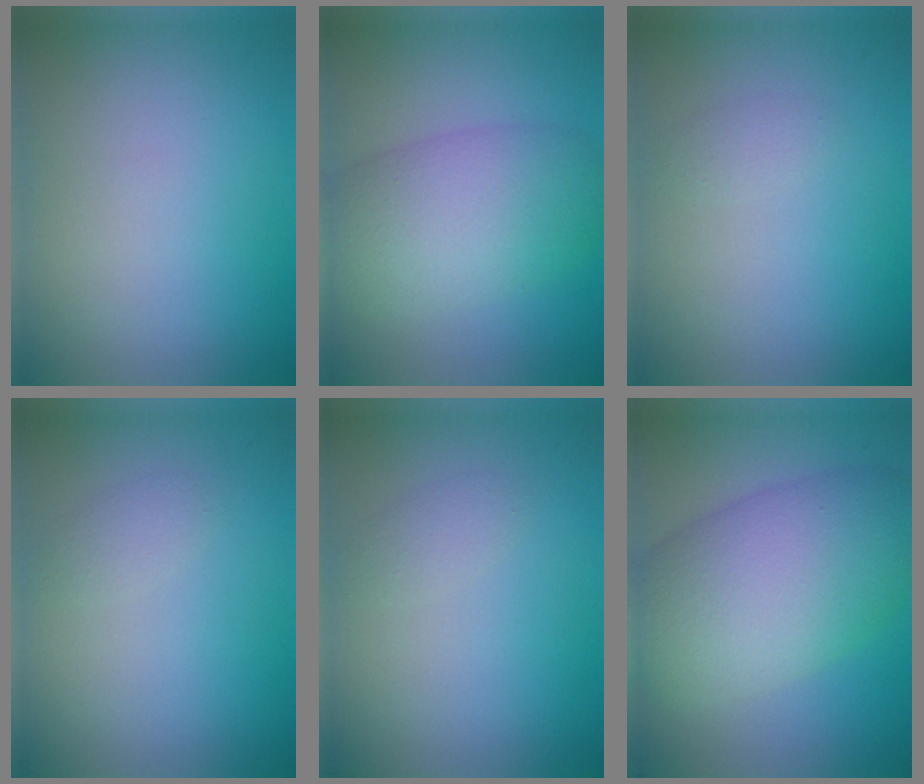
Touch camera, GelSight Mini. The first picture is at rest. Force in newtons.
{"total": 7.3, "press": 7.2, "slide": 0.5}
{"total": 0.9, "press": 0.9, "slide": 0.1}
{"total": 1.1, "press": 1.1, "slide": 0.0}
{"total": 1.1, "press": 1.1, "slide": 0.0}
{"total": 9.7, "press": 9.7, "slide": 0.3}